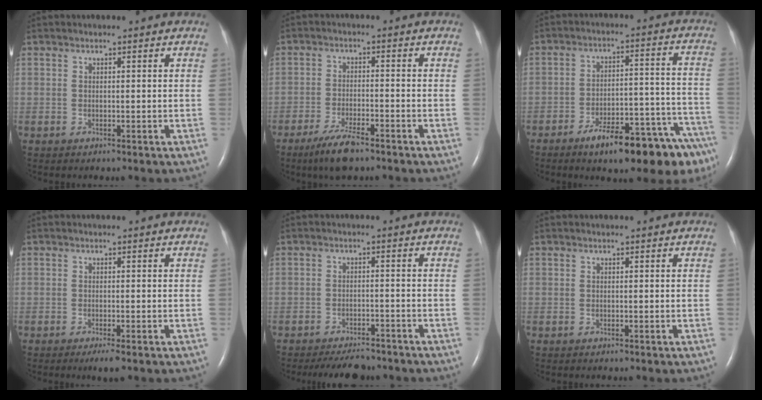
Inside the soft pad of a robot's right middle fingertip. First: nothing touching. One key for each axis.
{"total": 6.3, "fx": -4.5, "fy": 1.1, "fz": 4.2, "tx": -0.094, "ty": -0.013, "tz": -0.079}
{"total": 17.2, "fx": -12.6, "fy": 3.1, "fz": 11.3, "tx": -0.090, "ty": 0.044, "tz": -0.183}
{"total": 2.2, "fx": -1.3, "fy": 0.2, "fz": 1.7, "tx": -0.029, "ty": -0.007, "tz": -0.021}
{"total": 6.3, "fx": -5.7, "fy": 1.9, "fz": 2.0, "tx": -0.028, "ty": -0.007, "tz": -0.084}
{"total": 0.0}